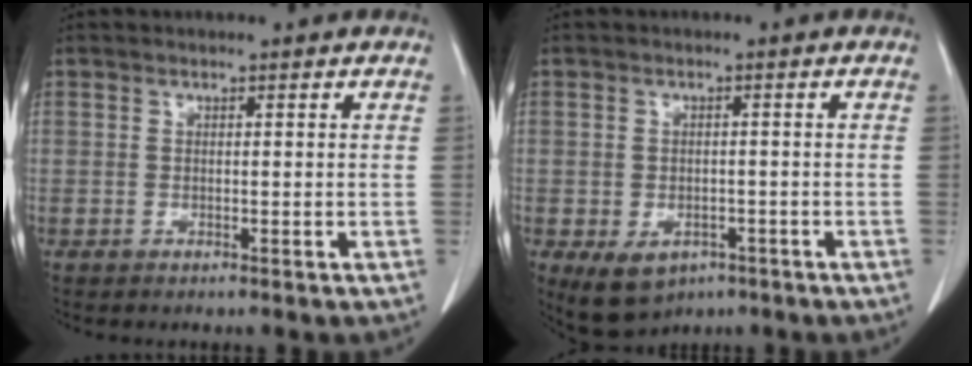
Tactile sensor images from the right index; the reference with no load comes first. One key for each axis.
{"total": 6.5, "fx": -3.5, "fy": 4.5, "fz": 3.2, "tx": -0.050, "ty": -0.002, "tz": -0.040}